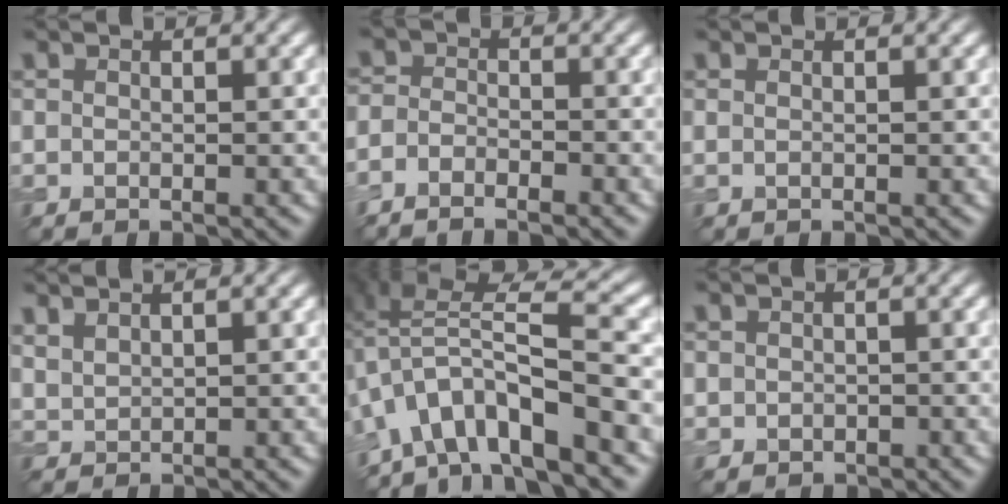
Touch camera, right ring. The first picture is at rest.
{"total": 2.5, "force": [-2.0, 1.0, 1.3], "torque": [-0.013, 0.003, -0.042]}
{"total": 0.7, "force": [0.3, 0.3, 0.5], "torque": [-0.010, -0.005, -0.003]}
{"total": 1.8, "force": [1.6, 0.6, 0.7], "torque": [-0.017, 0.007, 0.037]}
{"total": 8.7, "force": [-4.2, 3.0, 7.0], "torque": [-0.113, 0.017, -0.084]}
{"total": 1.1, "force": [-0.1, 1.1, 0.3], "torque": [0.000, -0.006, -0.003]}